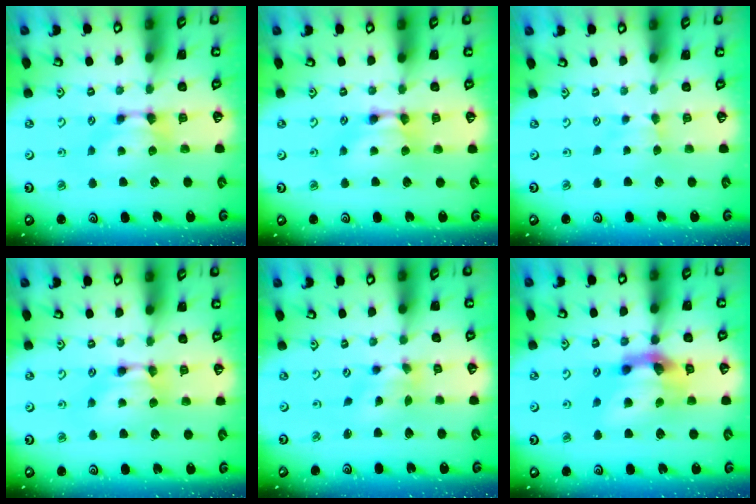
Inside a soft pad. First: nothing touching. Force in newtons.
{"total": 1.8, "press": 1.8, "slide": 0.2}
{"total": 2.4, "press": 2.4, "slide": 0.6}
{"total": 1.6, "press": 1.6, "slide": 0.1}
{"total": 2.2, "press": 1.7, "slide": 1.4}
{"total": 9.1, "press": 8.8, "slide": 2.5}